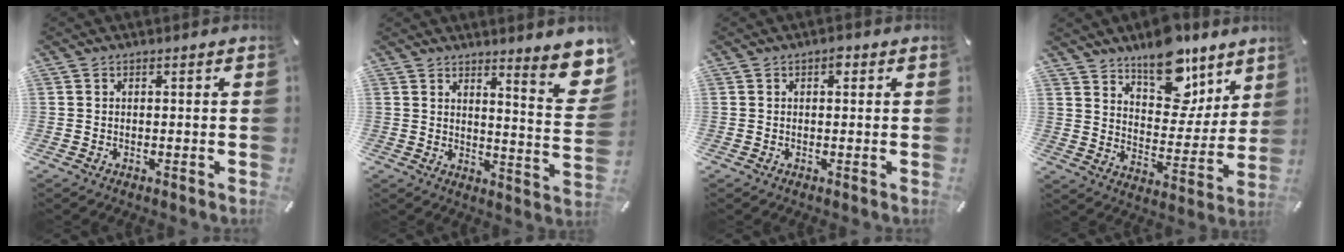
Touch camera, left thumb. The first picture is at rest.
{"total": 9.5, "force": [7.1, 1.9, 6.1], "torque": [-0.077, -0.069, 0.119]}
{"total": 1.6, "force": [0.5, 1.0, 1.1], "torque": [-0.007, 0.001, 0.004]}
{"total": 15.8, "force": [11.9, 8.2, 6.2], "torque": [-0.074, -0.094, 0.214]}